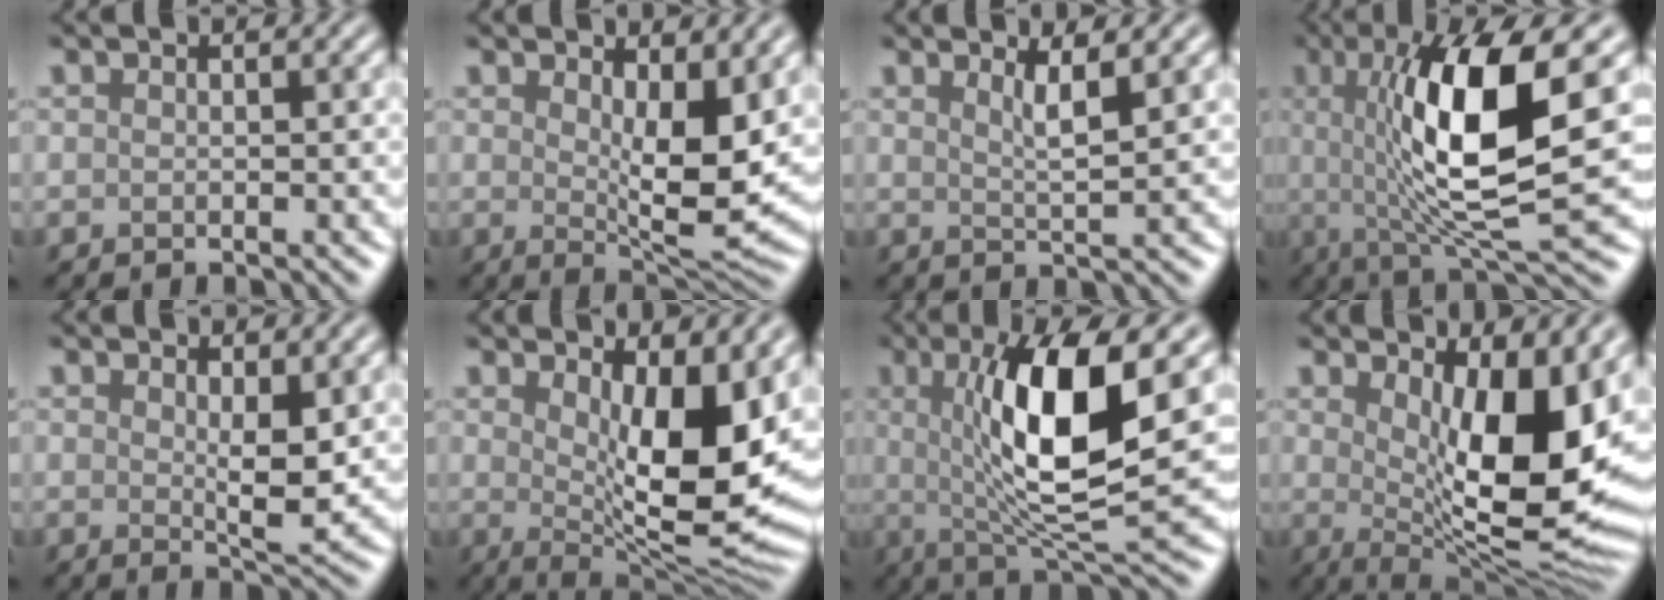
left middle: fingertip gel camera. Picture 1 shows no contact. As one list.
[{"total": 6.7, "force": [1.4, 2.2, 6.1], "torque": [-0.097, -0.017, 0.030]}, {"total": 2.6, "force": [1.3, 0.6, 2.2], "torque": [-0.027, -0.002, 0.020]}, {"total": 11.5, "force": [1.3, 2.8, 11.1], "torque": [-0.168, -0.002, 0.026]}, {"total": 3.2, "force": [0.8, 0.9, 3.0], "torque": [-0.049, -0.009, 0.017]}, {"total": 11.1, "force": [2.0, 3.9, 10.2], "torque": [-0.143, -0.021, 0.036]}, {"total": 10.6, "force": [1.6, 2.6, 10.1], "torque": [-0.156, -0.008, 0.033]}, {"total": 13.1, "force": [2.6, 4.8, 11.9], "torque": [-0.148, -0.017, 0.043]}]